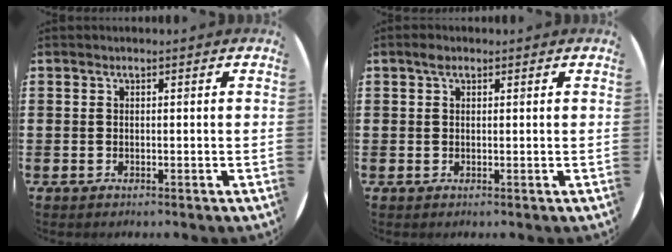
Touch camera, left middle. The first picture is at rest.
{"total": 1.1, "force": [0.7, 0.6, 0.6], "torque": [-0.004, 0.003, 0.011]}